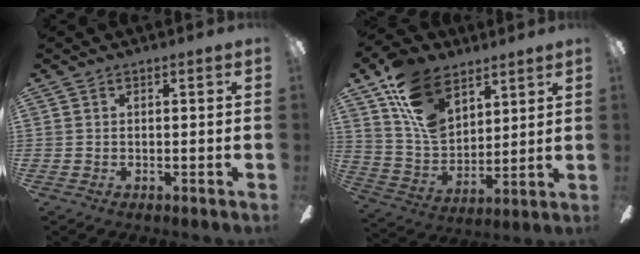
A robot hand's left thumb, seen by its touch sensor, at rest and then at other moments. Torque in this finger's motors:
{"motor_torque": [0.58, 0.46, 1.64, -1.13, 0.28]}